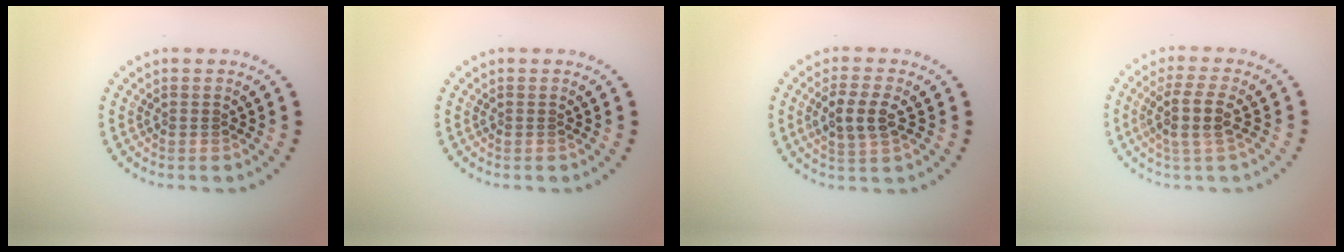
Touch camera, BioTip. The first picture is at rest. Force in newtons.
{"total": 0.0}
{"total": 3.1, "press": 3.0, "slide": 0.8}
{"total": 3.0, "press": 2.6, "slide": 1.5}